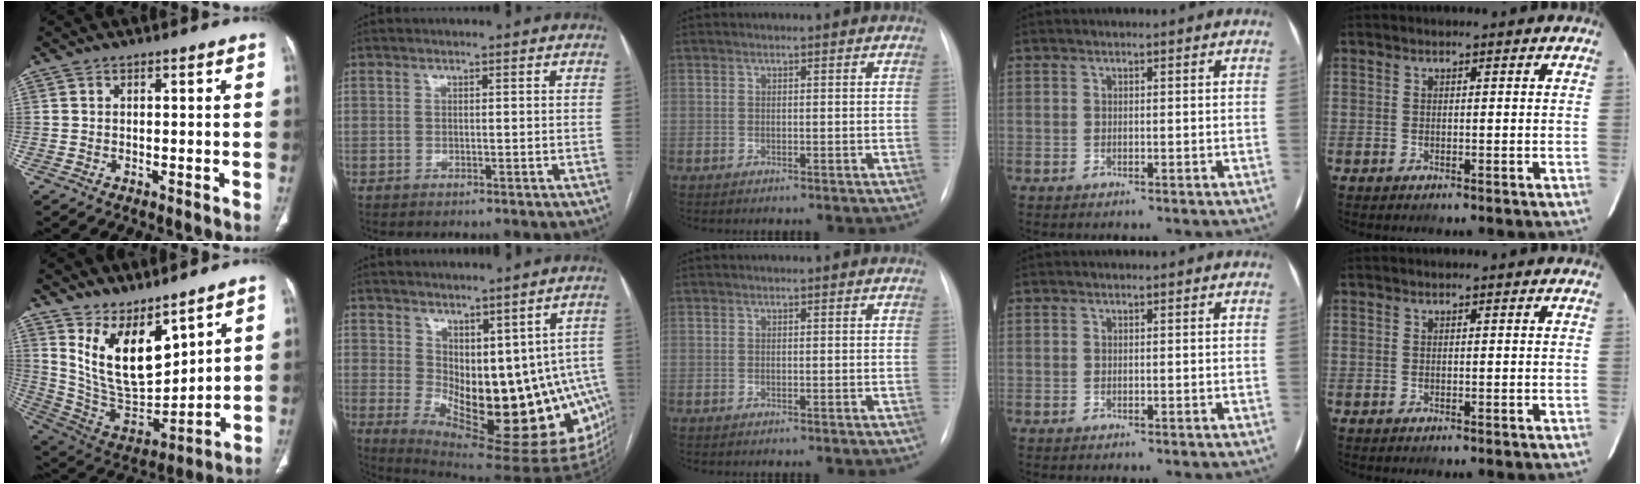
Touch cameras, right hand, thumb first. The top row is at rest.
{"thumb": {"total": 15.4, "force": [8.9, 6.9, 10.5], "torque": [-0.156, -0.065, 0.200]}, "index": {"total": 18.2, "force": [-2.1, 8.6, 15.9], "torque": [-0.168, -0.002, -0.004]}}